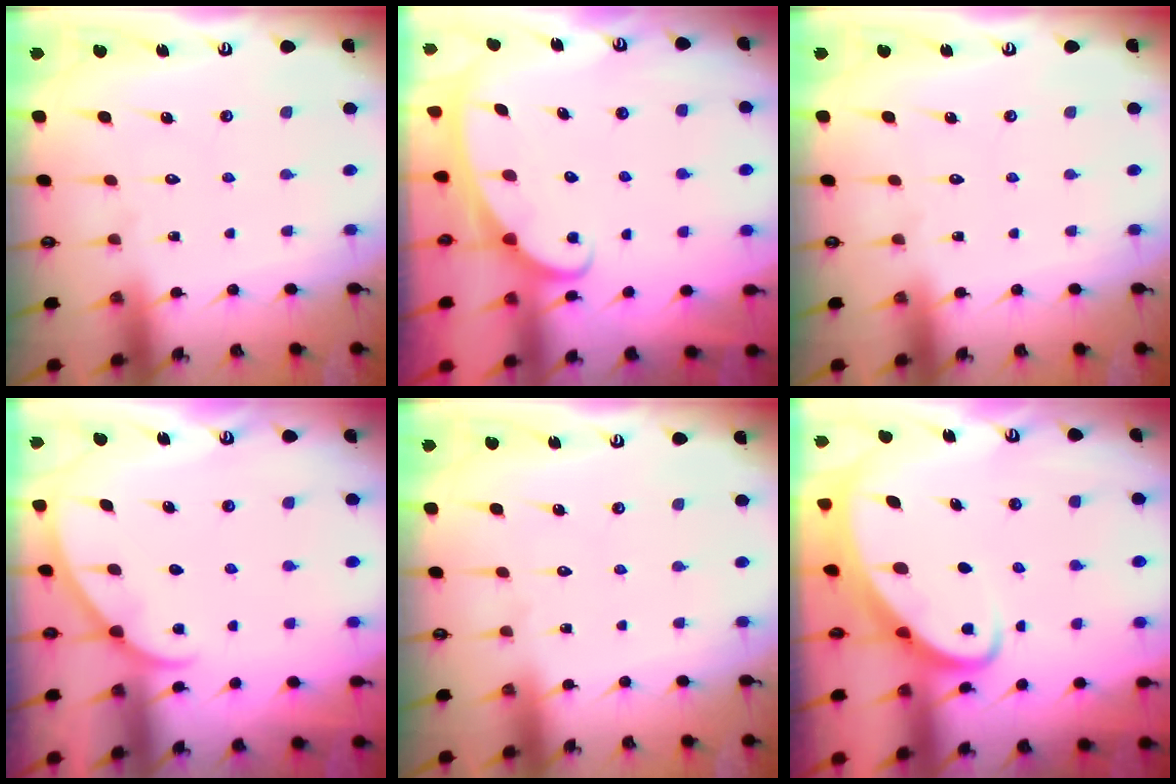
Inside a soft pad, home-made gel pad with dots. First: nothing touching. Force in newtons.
{"total": 2.3, "press": 2.3, "slide": 0.4}
{"total": 0.0}
{"total": 2.0, "press": 2.0, "slide": 0.3}
{"total": 0.0}
{"total": 3.3, "press": 3.2, "slide": 0.4}